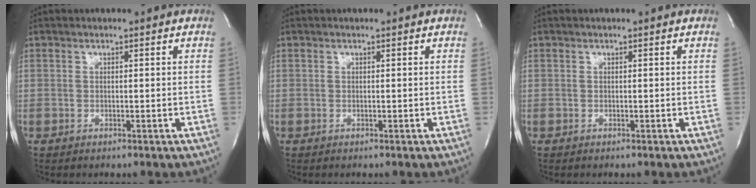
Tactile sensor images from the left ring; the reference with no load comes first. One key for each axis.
{"total": 0.0}
{"total": 0.0}